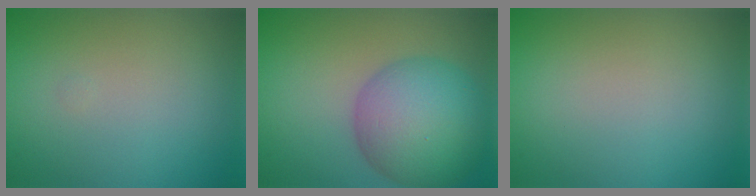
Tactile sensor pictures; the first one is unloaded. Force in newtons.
{"total": 9.6, "press": 9.6, "slide": 0.3}
{"total": 0.0}